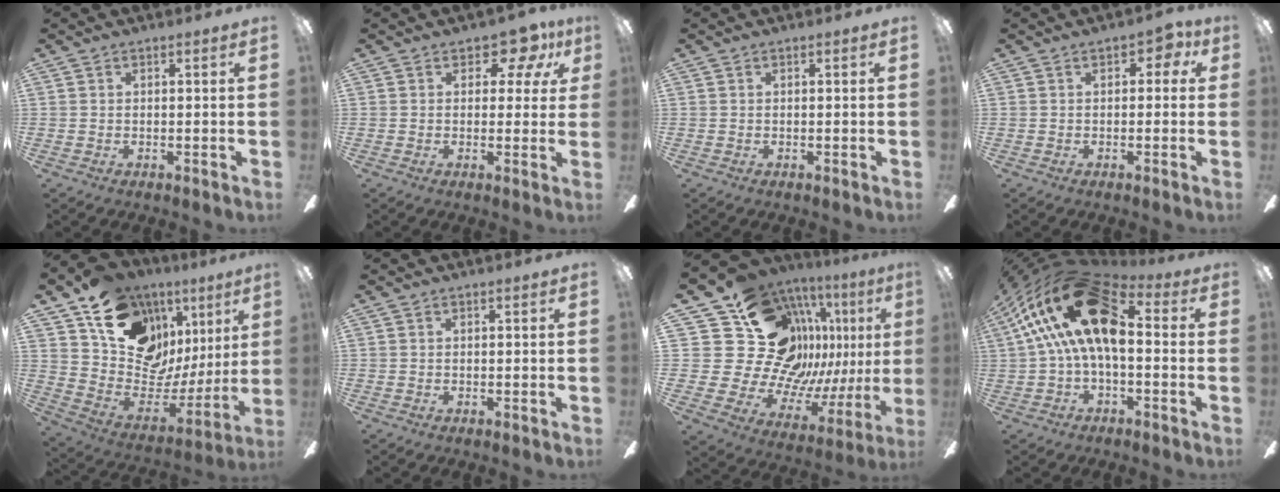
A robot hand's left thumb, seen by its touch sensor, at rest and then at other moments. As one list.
[{"total": 7.1, "force": [4.0, 4.3, 4.0], "torque": [-0.045, -0.020, 0.067]}, {"total": 0.0}, {"total": 3.2, "force": [0.7, 2.3, 2.1], "torque": [-0.027, 0.005, 0.009]}, {"total": 16.9, "force": [10.2, 11.3, 7.5], "torque": [-0.132, -0.074, 0.197]}, {"total": 0.0}, {"total": 26.5, "force": [9.7, 18.9, 15.9], "torque": [-0.295, -0.112, 0.229]}, {"total": 24.0, "force": [7.1, 12.2, 19.4], "torque": [-0.344, -0.016, 0.130]}]